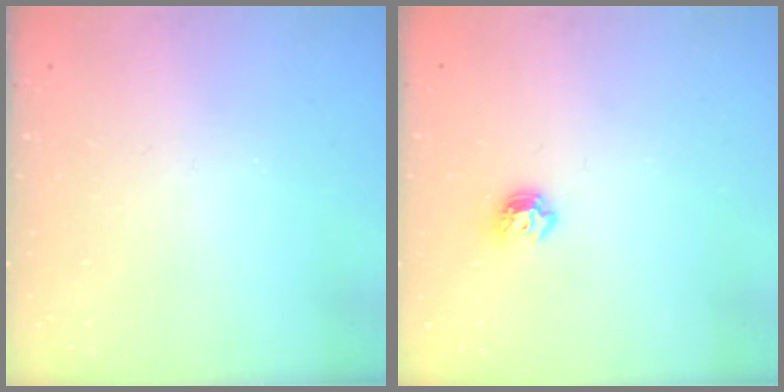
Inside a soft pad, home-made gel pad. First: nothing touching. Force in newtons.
{"total": 5.2, "press": 5.1, "slide": 0.8}